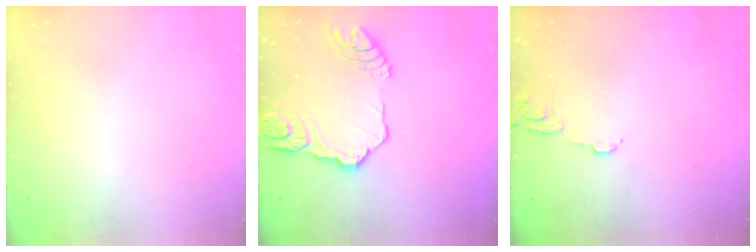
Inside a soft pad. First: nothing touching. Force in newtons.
{"total": 16.3, "press": 16.2, "slide": 1.9}
{"total": 7.7, "press": 7.7, "slide": 0.4}